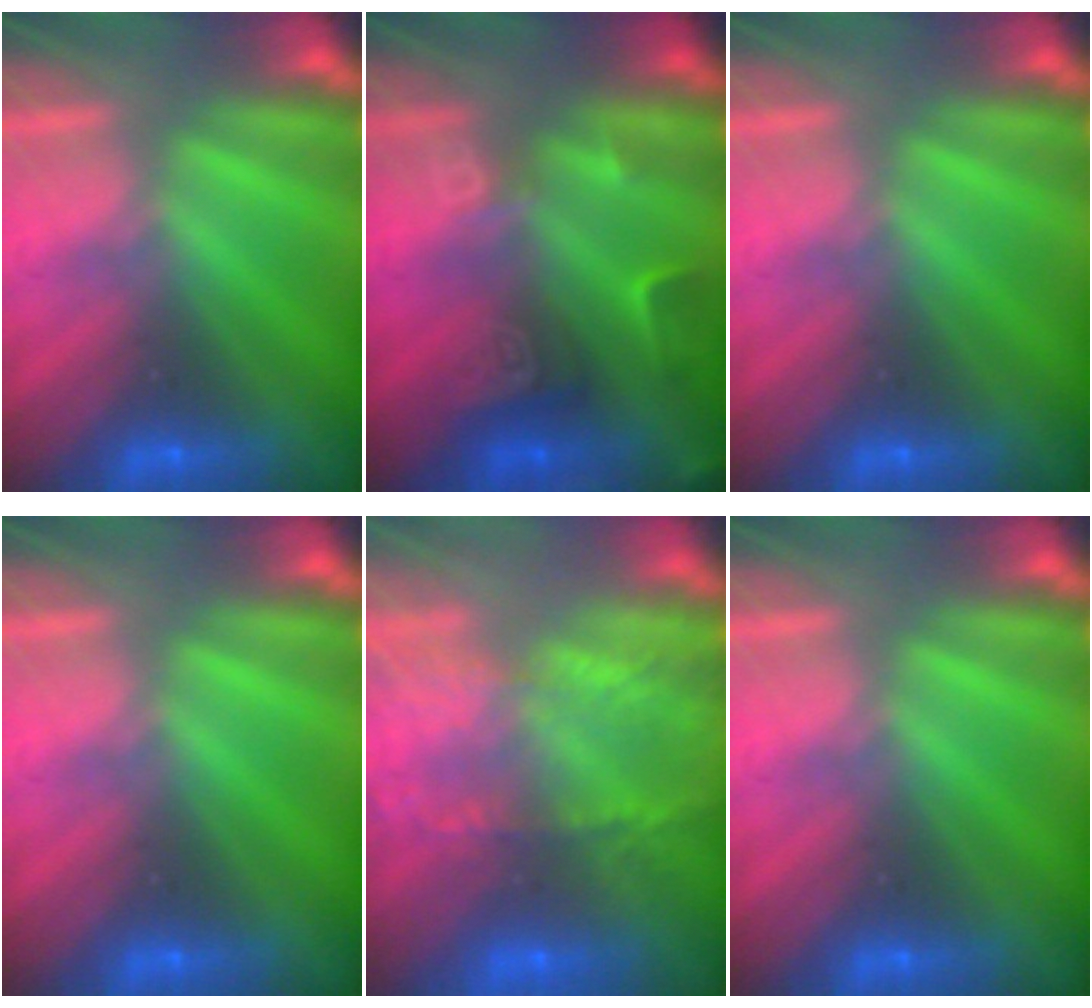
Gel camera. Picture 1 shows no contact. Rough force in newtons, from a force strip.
{"total": 2.6}
{"total": 0.0}
{"total": 0.0}
{"total": 8.1}
{"total": 0.0}